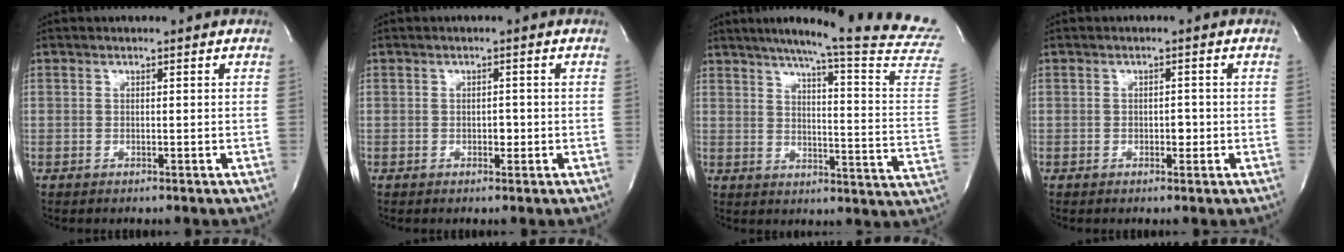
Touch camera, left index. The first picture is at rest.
{"total": 1.2, "force": [-0.5, 0.7, 0.8], "torque": [-0.010, -0.002, -0.007]}
{"total": 24.6, "force": [21.7, -1.7, 11.5], "torque": [-0.170, -0.108, 0.257]}
{"total": 1.4, "force": [-0.5, 0.9, 1.0], "torque": [-0.012, -0.002, -0.008]}